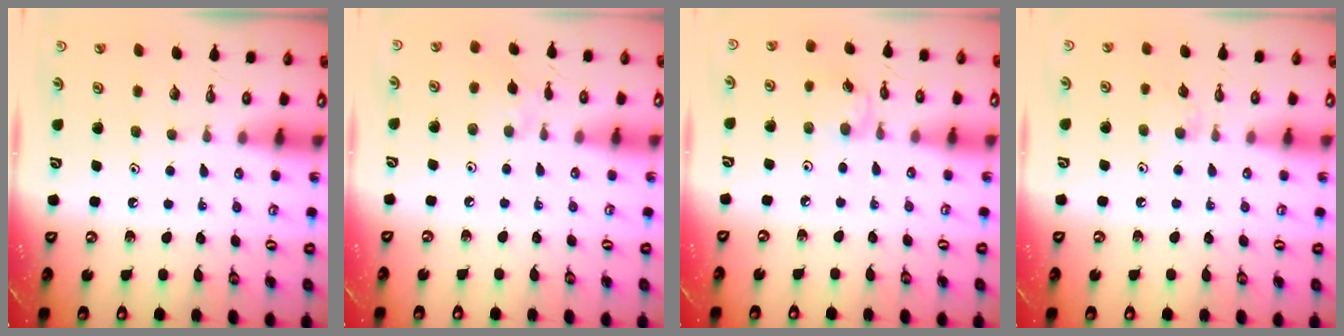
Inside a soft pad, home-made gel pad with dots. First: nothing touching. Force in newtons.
{"total": 4.7, "press": 4.6, "slide": 0.7}
{"total": 3.1, "press": 3.1, "slide": 0.1}
{"total": 4.5, "press": 4.4, "slide": 0.6}